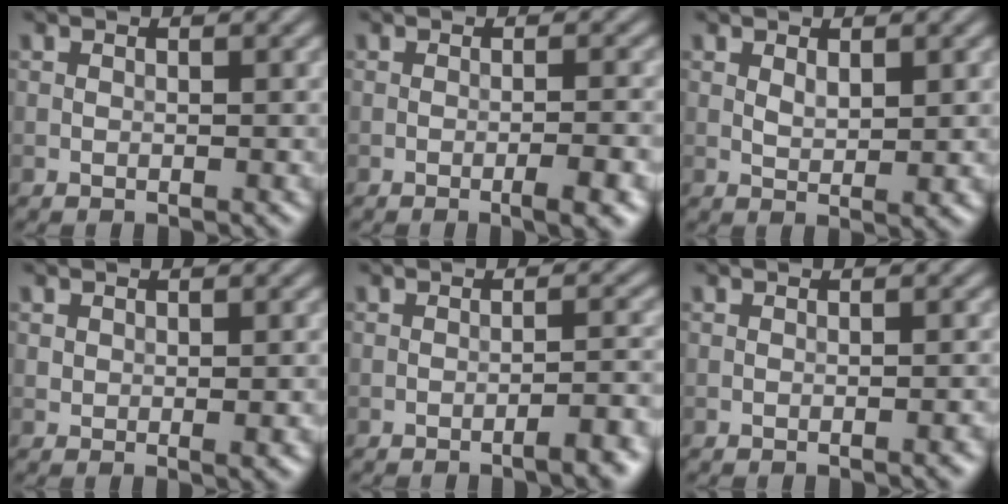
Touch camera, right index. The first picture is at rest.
{"total": 3.9, "force": [-1.7, 0.8, 3.5], "torque": [-0.047, 0.003, -0.026]}
{"total": 1.6, "force": [0.6, 0.7, 1.3], "torque": [-0.027, -0.004, 0.015]}
{"total": 1.7, "force": [-0.1, 0.9, 1.5], "torque": [-0.023, -0.003, 0.004]}
{"total": 3.4, "force": [-1.9, 0.6, 2.8], "torque": [-0.034, 0.012, -0.035]}
{"total": 1.1, "force": [-0.5, 0.2, 1.0], "torque": [-0.011, 0.001, -0.007]}